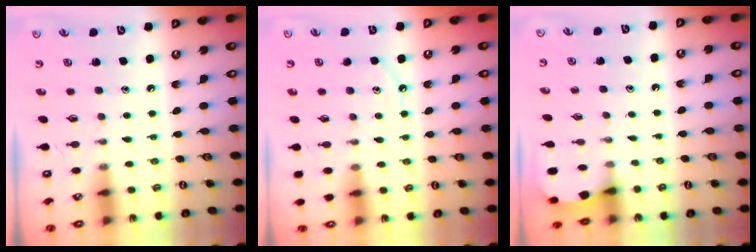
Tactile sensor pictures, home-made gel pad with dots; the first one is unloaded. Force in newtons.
{"total": 4.7, "press": 4.7, "slide": 0.4}
{"total": 2.6, "press": 2.6, "slide": 0.4}